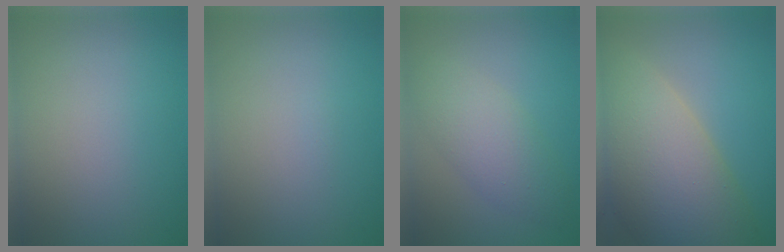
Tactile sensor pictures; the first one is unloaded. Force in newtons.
{"total": 0.0}
{"total": 4.0, "press": 4.0, "slide": 0.2}
{"total": 13.0, "press": 13.0, "slide": 1.0}